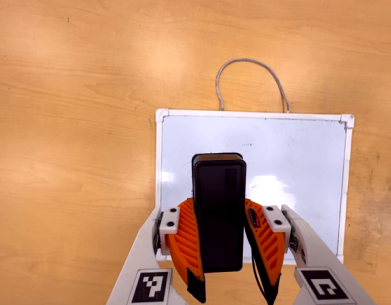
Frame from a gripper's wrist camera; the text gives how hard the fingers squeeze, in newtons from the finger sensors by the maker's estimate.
{"total": 6.3, "left": 5.1, "right": 7.4}